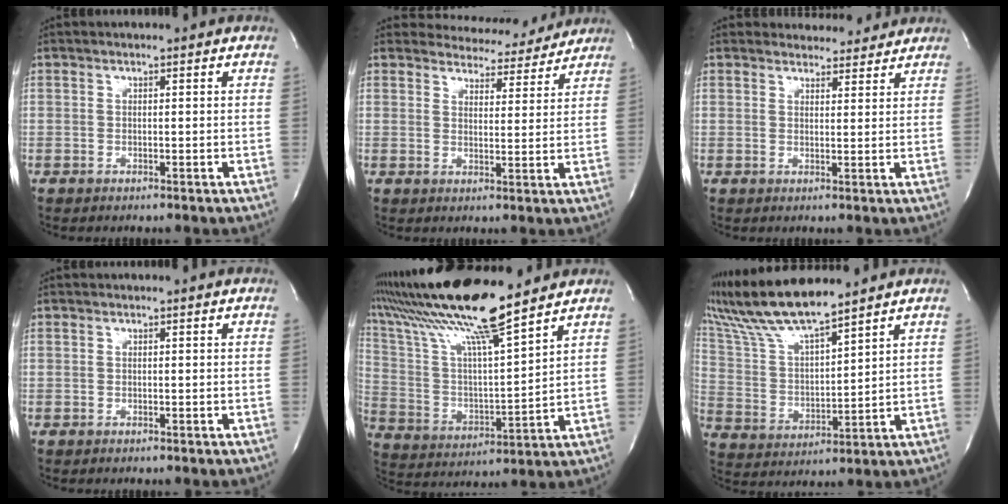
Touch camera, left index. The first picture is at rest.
{"total": 7.9, "force": [7.7, 2.0, -0.1], "torque": [0.010, -0.005, 0.089]}
{"total": 5.1, "force": [4.9, 1.6, 0.1], "torque": [0.002, 0.003, 0.056]}
{"total": 0.0}
{"total": 18.0, "force": [15.0, -0.5, 10.0], "torque": [-0.196, 0.007, 0.276]}
{"total": 11.5, "force": [10.5, -0.3, 4.7], "torque": [-0.110, 0.010, 0.210]}